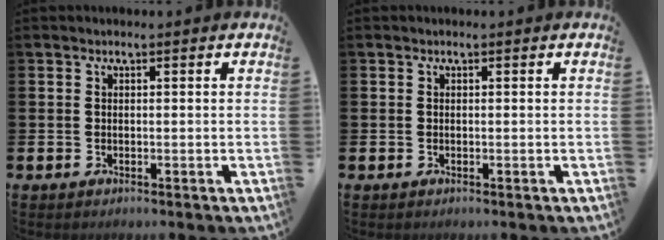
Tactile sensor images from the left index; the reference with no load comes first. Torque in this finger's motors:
{"motor_torque": [-0.08, 0.05, -0.01, 0.00]}